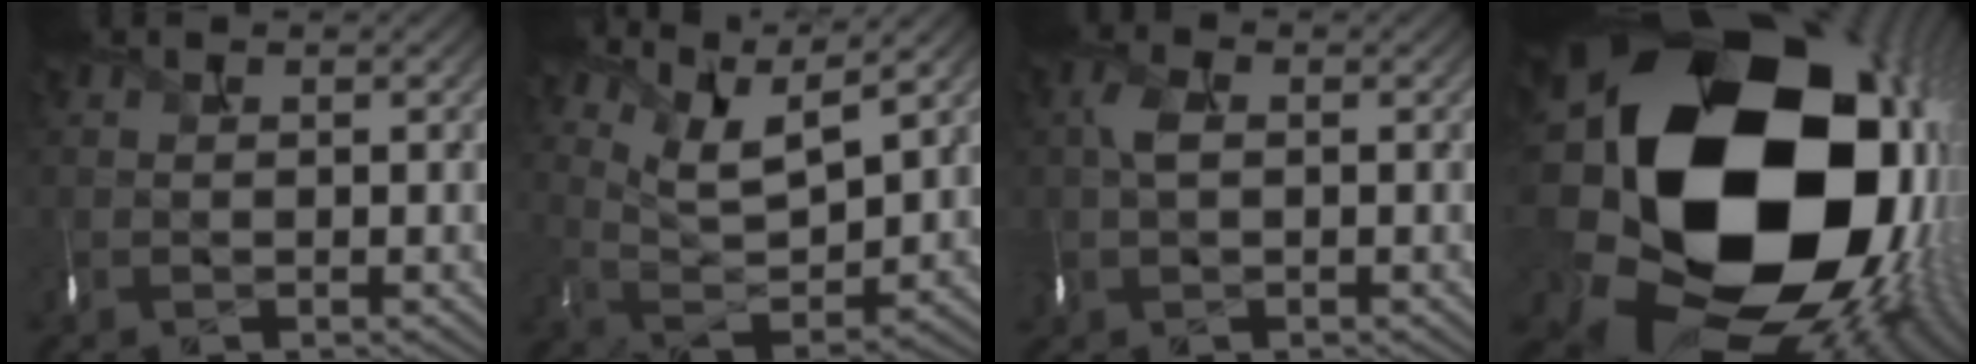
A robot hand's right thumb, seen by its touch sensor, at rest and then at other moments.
{"total": 10.4, "force": [8.0, 2.8, 6.1], "torque": [-0.144, -0.008, 0.131]}
{"total": 2.4, "force": [-0.1, 1.7, 1.6], "torque": [-0.044, 0.000, -0.002]}
{"total": 23.4, "force": [1.2, 18.9, 13.8], "torque": [-0.297, -0.093, 0.047]}